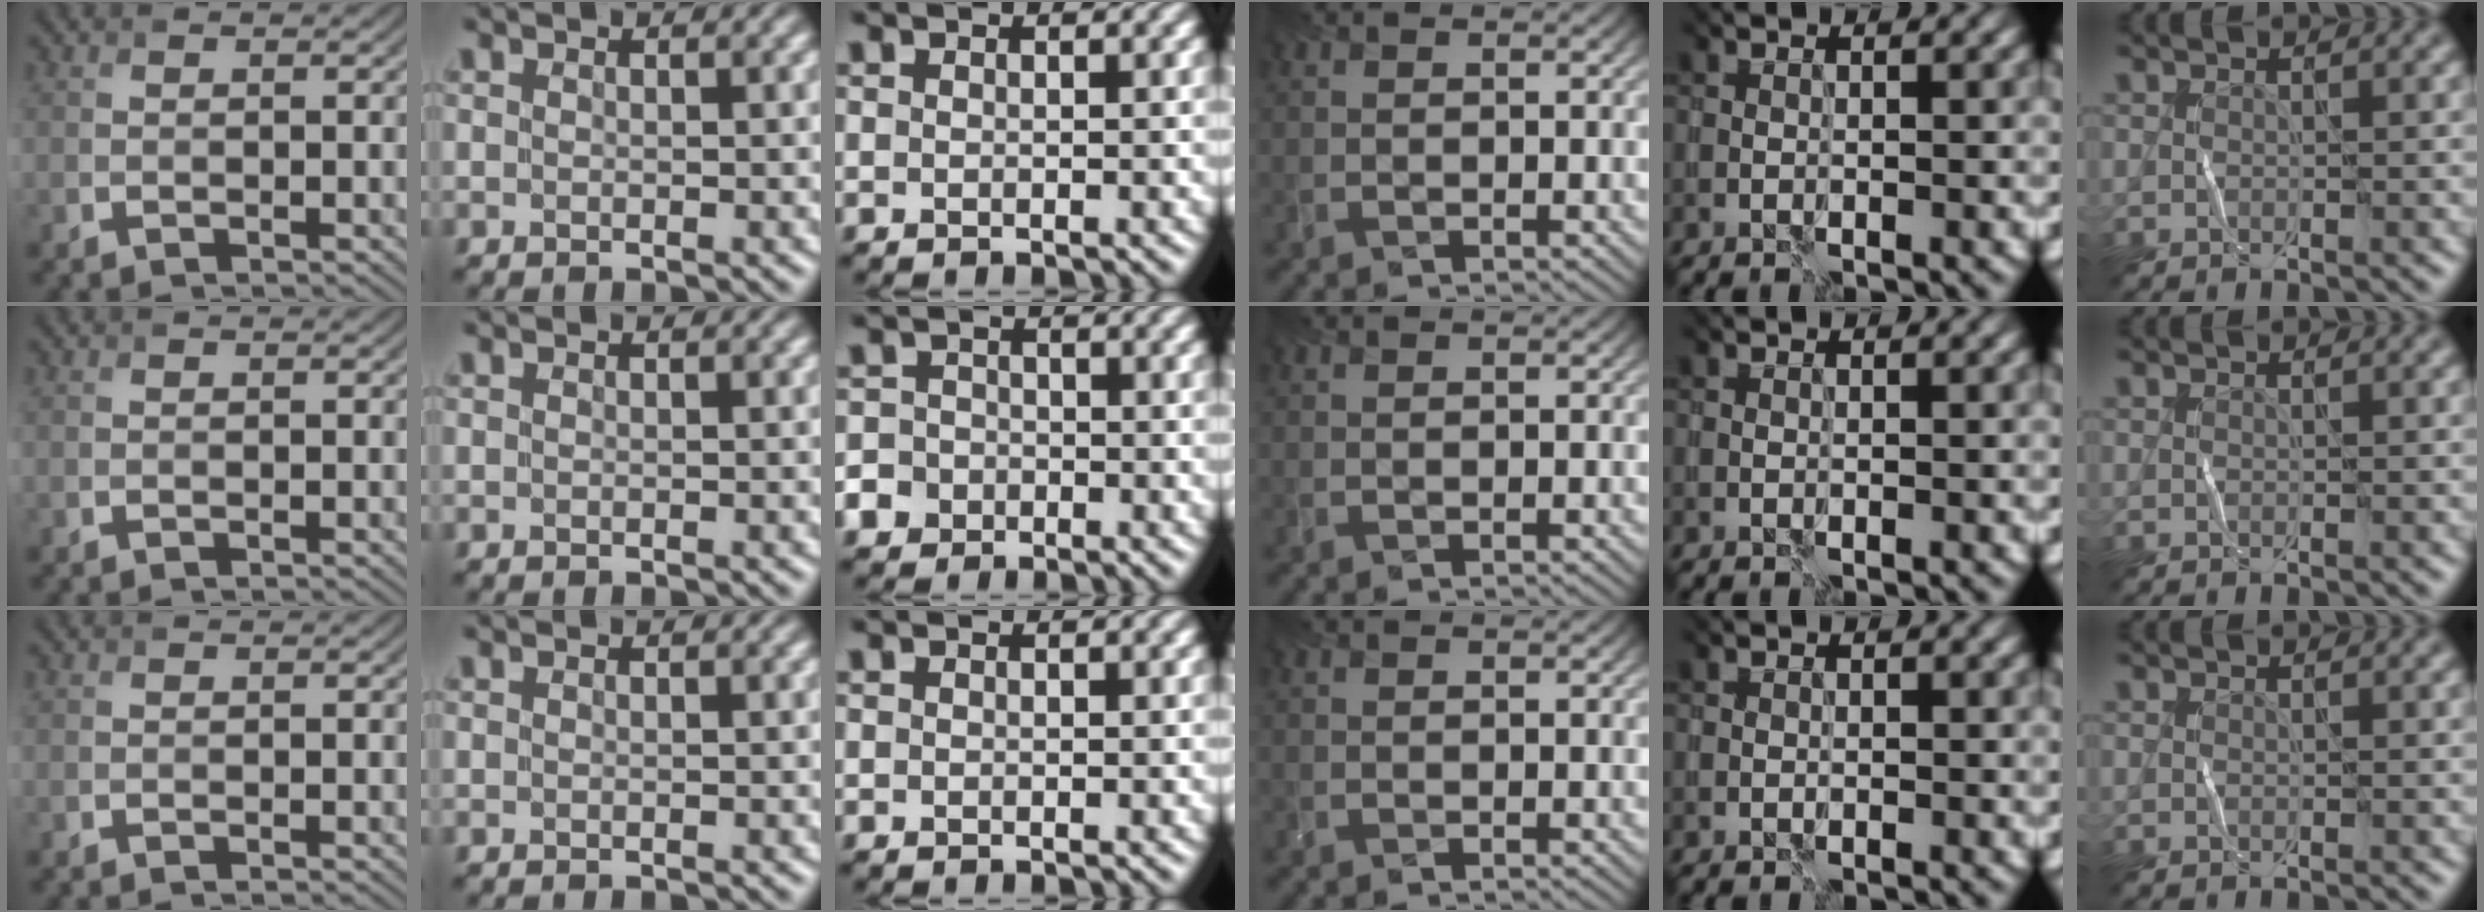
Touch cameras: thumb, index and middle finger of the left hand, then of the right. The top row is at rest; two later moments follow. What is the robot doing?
{"motion": "fold", "object": "coffee filter"}